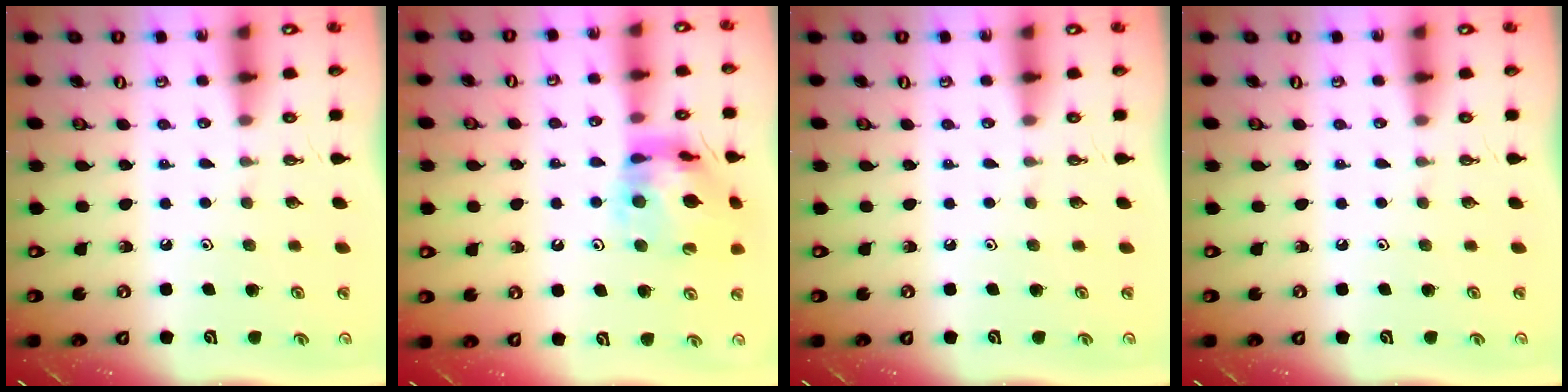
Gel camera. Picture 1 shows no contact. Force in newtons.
{"total": 14.4, "press": 14.3, "slide": 1.8}
{"total": 0.0}
{"total": 0.0}